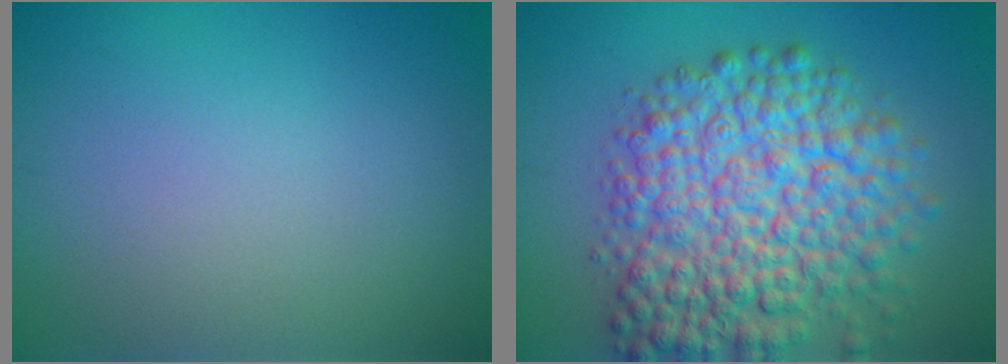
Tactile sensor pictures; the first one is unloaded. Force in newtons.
{"total": 9.8, "press": 9.8, "slide": 0.4}